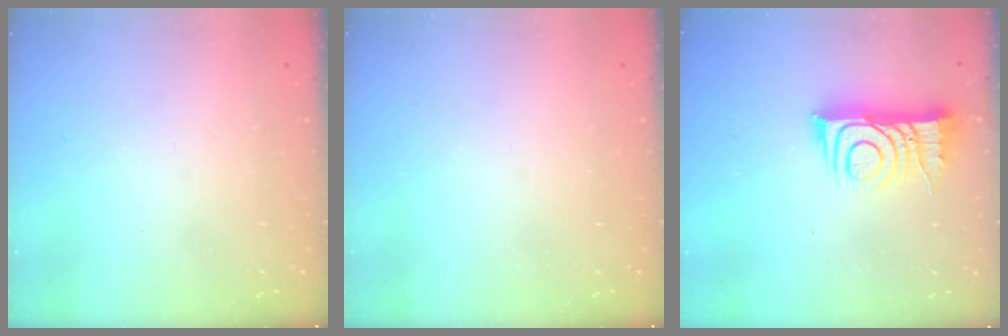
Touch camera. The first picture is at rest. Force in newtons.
{"total": 0.0}
{"total": 10.8, "press": 10.8, "slide": 1.0}